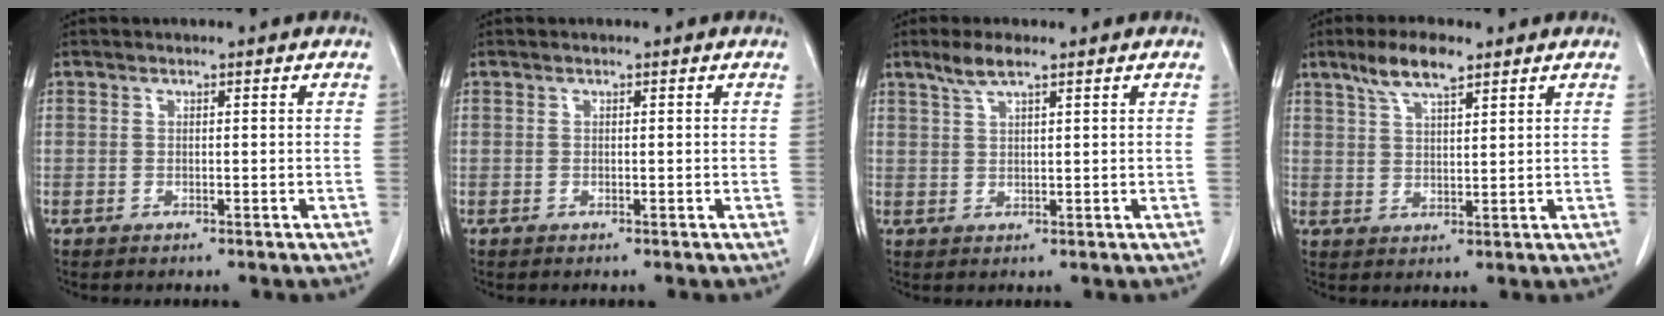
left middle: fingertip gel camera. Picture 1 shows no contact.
{"total": 0.0}
{"total": 3.5, "force": [2.5, 0.4, 2.4], "torque": [-0.056, 0.005, 0.053]}
{"total": 6.3, "force": [4.5, 1.3, 4.3], "torque": [-0.090, 0.008, 0.084]}